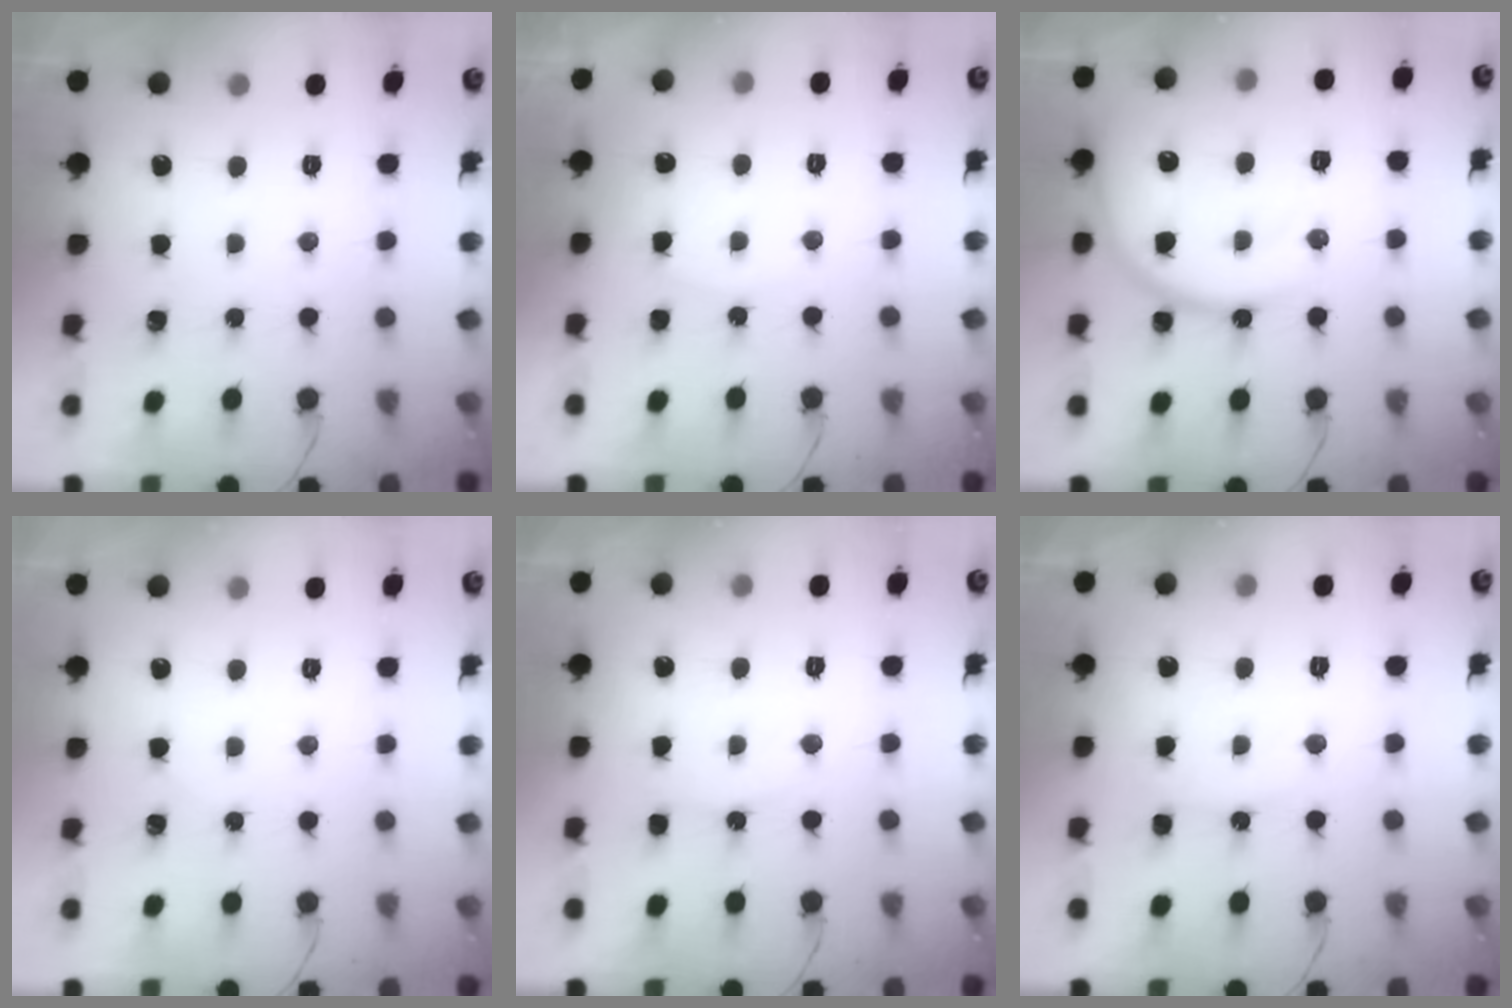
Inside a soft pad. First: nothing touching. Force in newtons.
{"total": 5.1, "press": 5.1, "slide": 0.6}
{"total": 16.2, "press": 16.2, "slide": 1.1}
{"total": 3.5, "press": 3.1, "slide": 1.6}
{"total": 6.1, "press": 6.0, "slide": 0.9}
{"total": 6.9, "press": 6.9, "slide": 0.9}